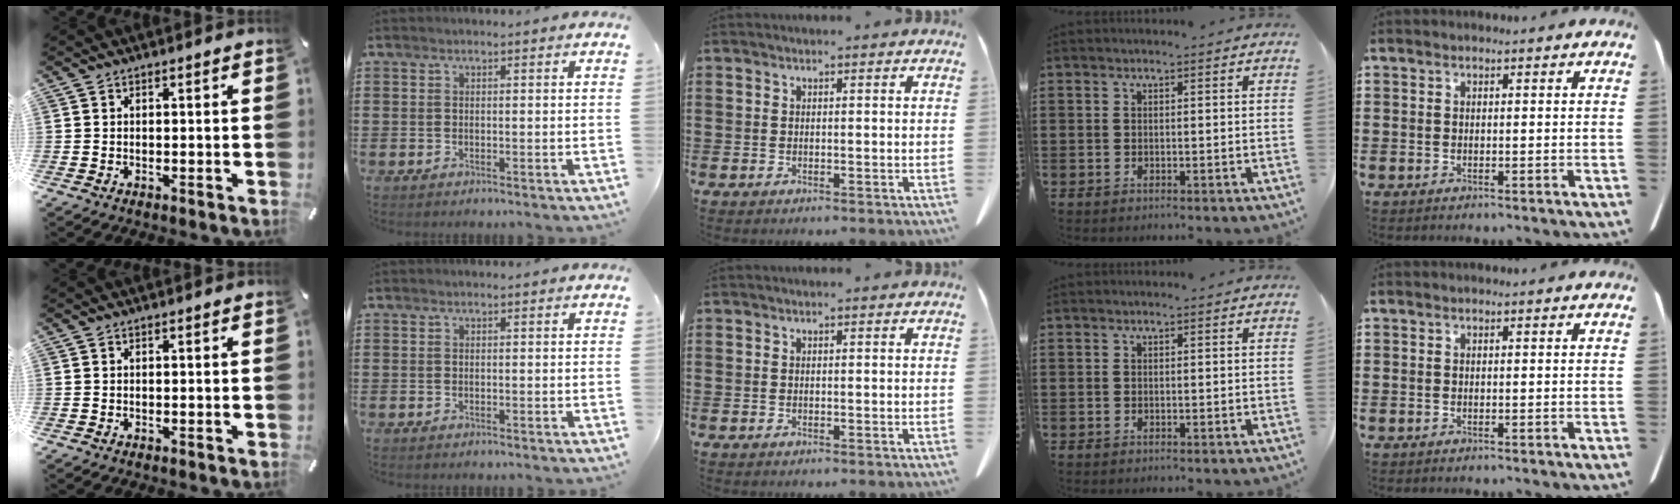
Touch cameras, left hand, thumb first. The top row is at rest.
{}